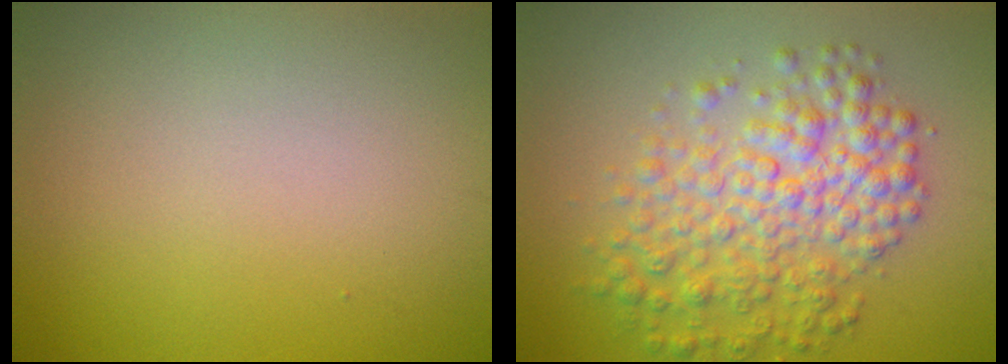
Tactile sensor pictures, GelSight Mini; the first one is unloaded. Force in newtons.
{"total": 6.1, "press": 6.1, "slide": 0.1}